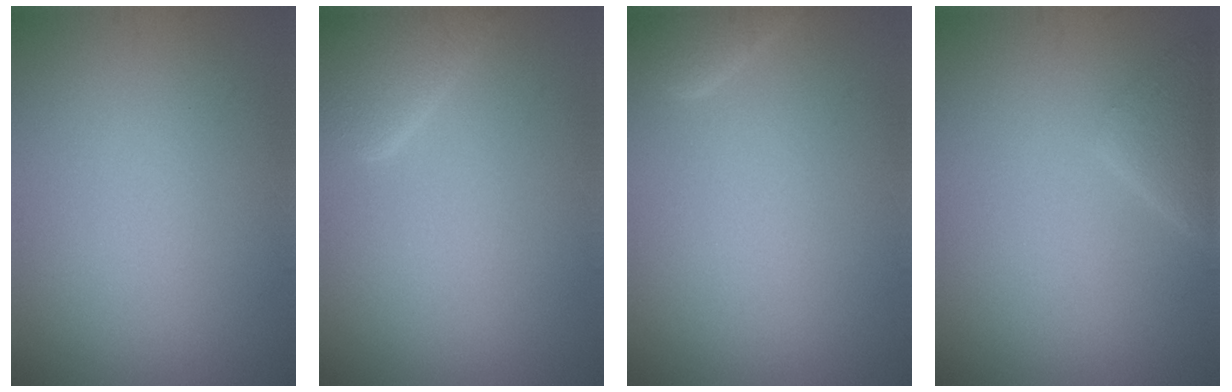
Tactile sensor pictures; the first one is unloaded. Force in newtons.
{"total": 3.3, "press": 3.3, "slide": 0.2}
{"total": 1.6, "press": 1.6, "slide": 0.2}
{"total": 1.6, "press": 1.6, "slide": 0.0}